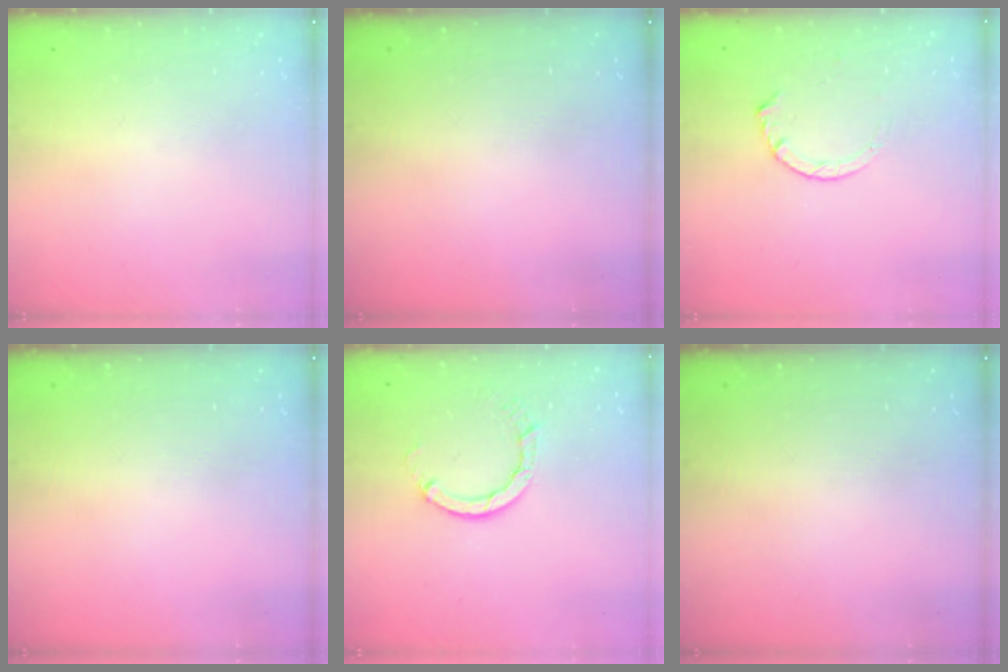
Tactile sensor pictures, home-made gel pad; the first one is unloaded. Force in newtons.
{"total": 0.0}
{"total": 3.7, "press": 3.7, "slide": 0.5}
{"total": 0.0}
{"total": 3.9, "press": 3.9, "slide": 0.4}
{"total": 0.0}